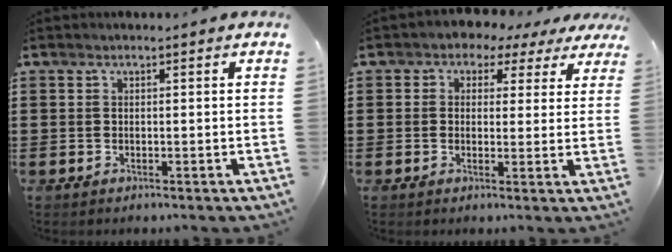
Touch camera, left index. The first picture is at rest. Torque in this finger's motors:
{"motor_torque": [2.14, 0.00, 0.75, 0.02]}